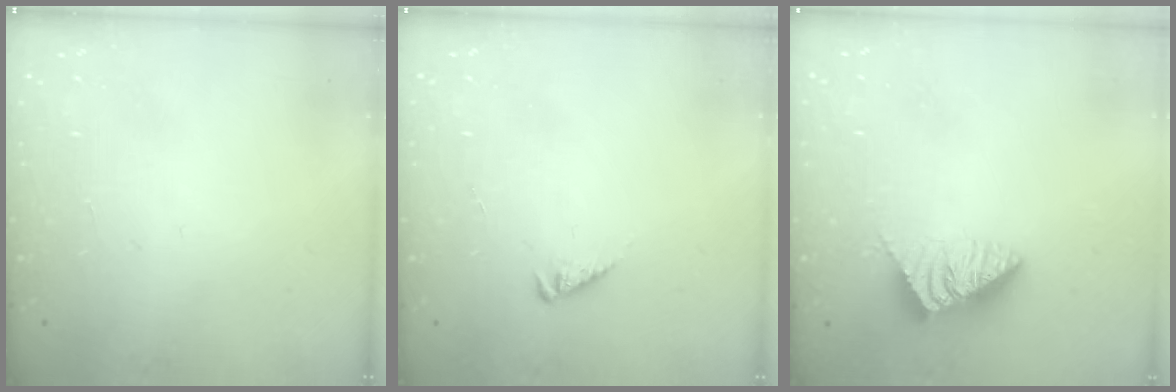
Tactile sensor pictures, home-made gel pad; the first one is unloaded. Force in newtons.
{"total": 1.9, "press": 1.9, "slide": 0.3}
{"total": 3.9, "press": 3.9, "slide": 0.7}